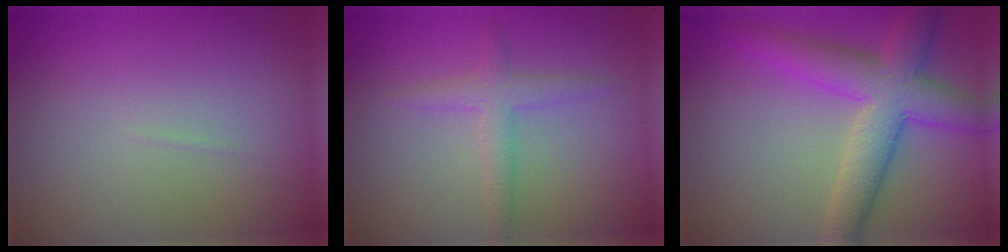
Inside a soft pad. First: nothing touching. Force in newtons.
{"total": 2.3, "press": 2.3, "slide": 0.2}
{"total": 6.7, "press": 6.7, "slide": 0.2}